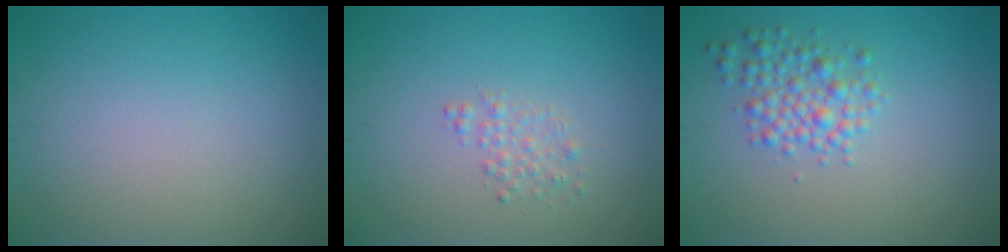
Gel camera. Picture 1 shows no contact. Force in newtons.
{"total": 1.3, "press": 1.3, "slide": 0.0}
{"total": 3.0, "press": 3.0, "slide": 0.1}